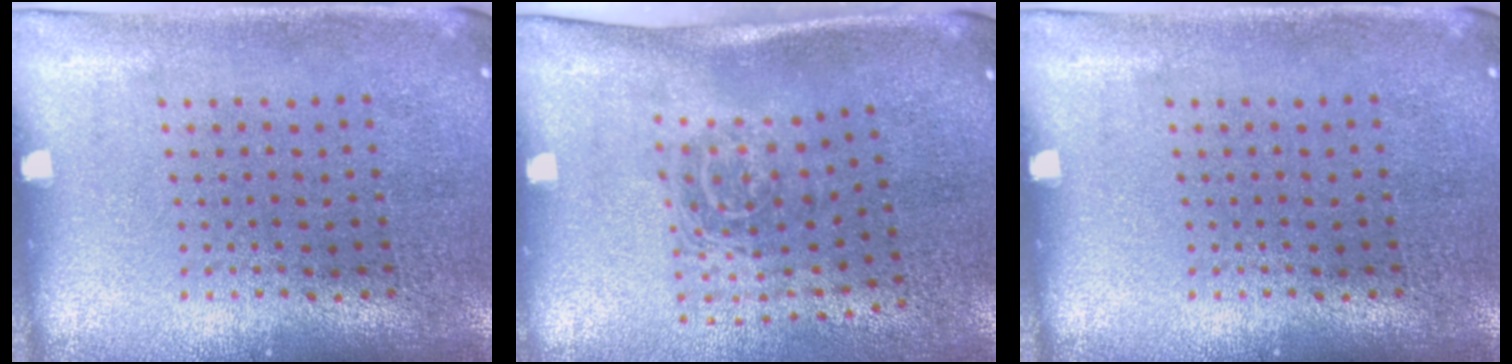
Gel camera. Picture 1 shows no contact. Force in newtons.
{"total": 1.7, "press": 1.1, "slide": 1.3}
{"total": 0.0}